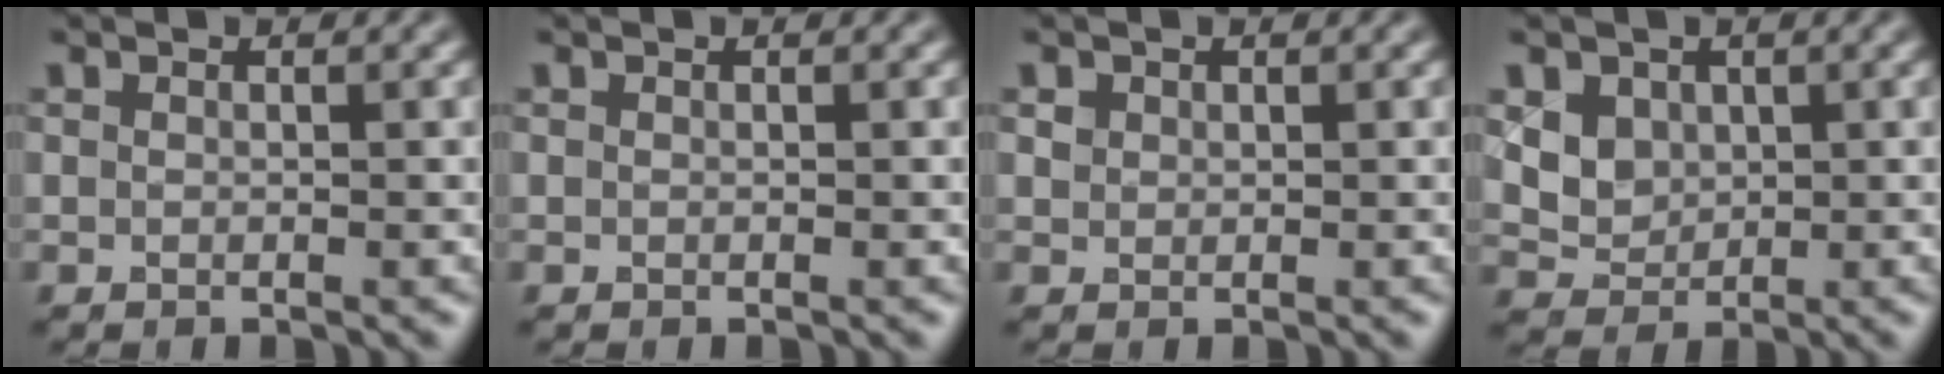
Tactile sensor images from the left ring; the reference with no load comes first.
{"total": 0.0}
{"total": 0.8, "force": [0.4, 0.7, 0.1], "torque": [0.001, -0.002, 0.007]}
{"total": 3.7, "force": [1.5, 3.0, 1.6], "torque": [-0.049, -0.001, 0.050]}